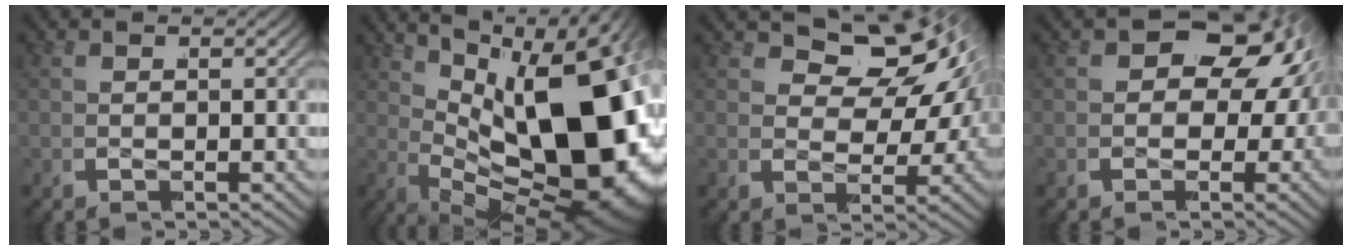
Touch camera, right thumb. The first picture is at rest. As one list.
[{"total": 24.3, "force": [-0.1, 13.7, 20.1], "torque": [-0.308, -0.027, 0.019]}, {"total": 10.1, "force": [2.1, 6.3, 7.6], "torque": [-0.099, -0.002, 0.029]}, {"total": 12.0, "force": [1.4, 8.1, 8.7], "torque": [-0.135, 0.001, 0.014]}]